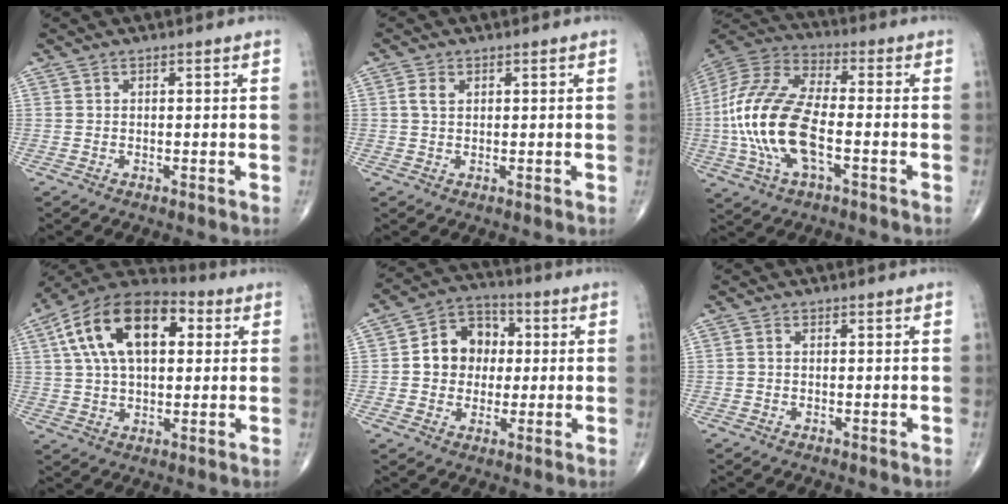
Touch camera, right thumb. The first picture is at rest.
{"total": 2.2, "force": [0.6, 1.5, 1.5], "torque": [-0.031, 0.005, 0.013]}
{"total": 19.8, "force": [-3.6, 8.9, 17.3], "torque": [-0.382, 0.021, -0.067]}
{"total": 19.8, "force": [5.4, 11.0, 15.5], "torque": [-0.257, 0.020, 0.081]}
{"total": 10.8, "force": [0.8, 9.1, 5.9], "torque": [-0.053, 0.020, 0.004]}
{"total": 0.5, "force": [-0.1, 0.4, 0.4], "torque": [-0.008, 0.000, -0.005]}